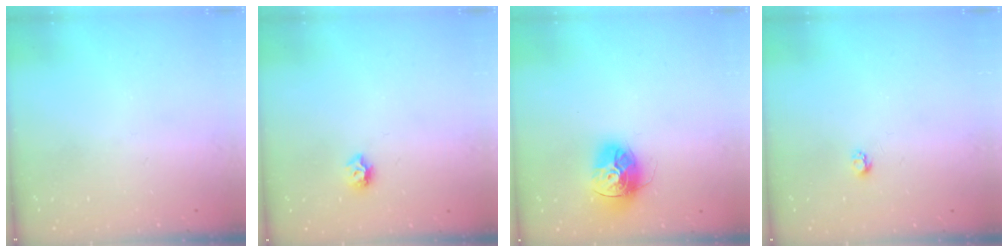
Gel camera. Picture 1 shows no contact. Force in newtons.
{"total": 5.8, "press": 5.8, "slide": 0.7}
{"total": 14.5, "press": 14.4, "slide": 1.5}
{"total": 2.7, "press": 2.7, "slide": 0.4}